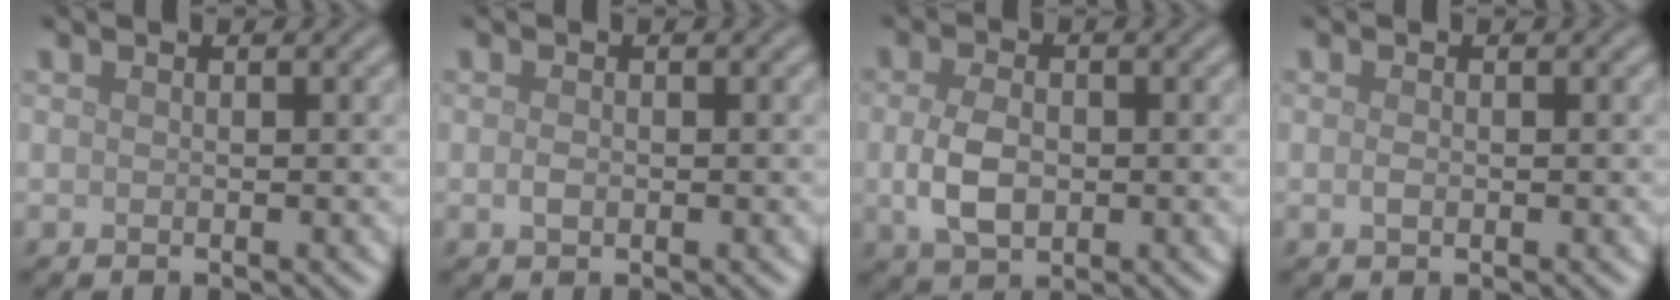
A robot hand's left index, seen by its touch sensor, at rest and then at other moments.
{"total": 0.9, "force": [-0.2, 0.6, 0.7], "torque": [-0.015, -0.001, -0.004]}
{"total": 3.8, "force": [-0.4, 2.5, 2.9], "torque": [-0.063, -0.003, -0.006]}
{"total": 0.7, "force": [-0.1, 0.4, 0.6], "torque": [-0.015, -0.002, -0.002]}